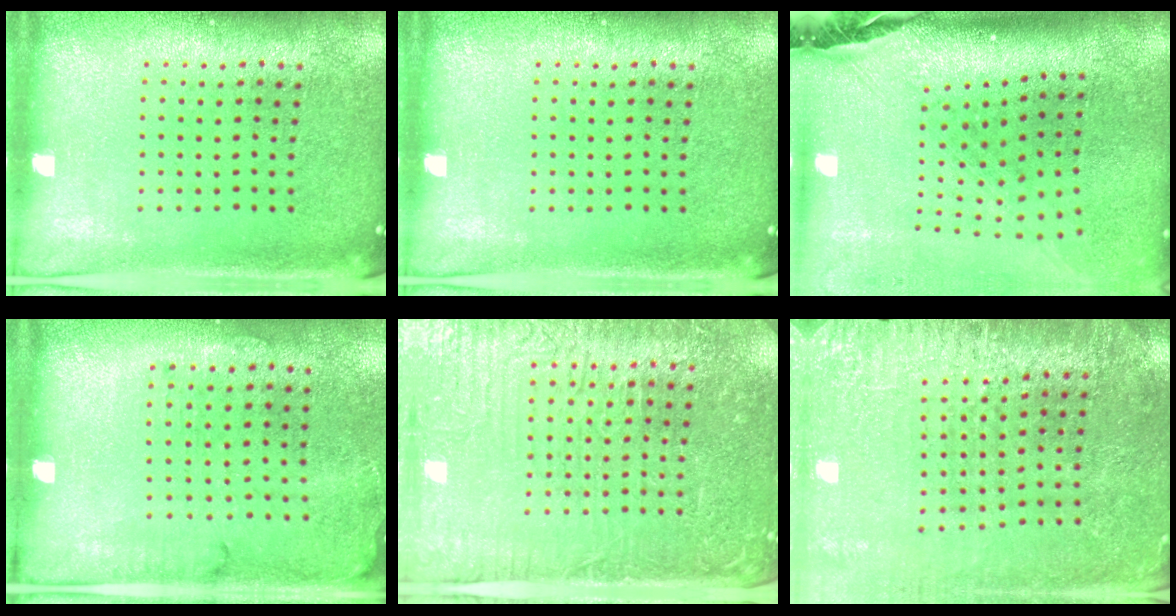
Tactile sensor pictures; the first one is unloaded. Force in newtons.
{"total": 0.0}
{"total": 2.8, "press": 2.0, "slide": 1.9}
{"total": 1.7, "press": 1.2, "slide": 1.2}
{"total": 4.8, "press": 4.5, "slide": 1.7}
{"total": 2.9, "press": 2.9, "slide": 0.4}